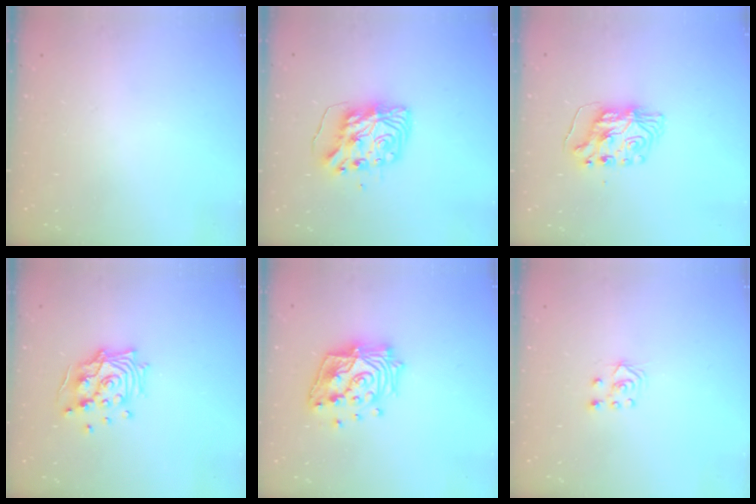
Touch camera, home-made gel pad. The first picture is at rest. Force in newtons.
{"total": 11.0, "press": 10.9, "slide": 1.6}
{"total": 9.3, "press": 9.3, "slide": 0.9}
{"total": 13.8, "press": 13.6, "slide": 2.0}
{"total": 18.8, "press": 18.7, "slide": 1.6}
{"total": 3.9, "press": 3.8, "slide": 0.7}